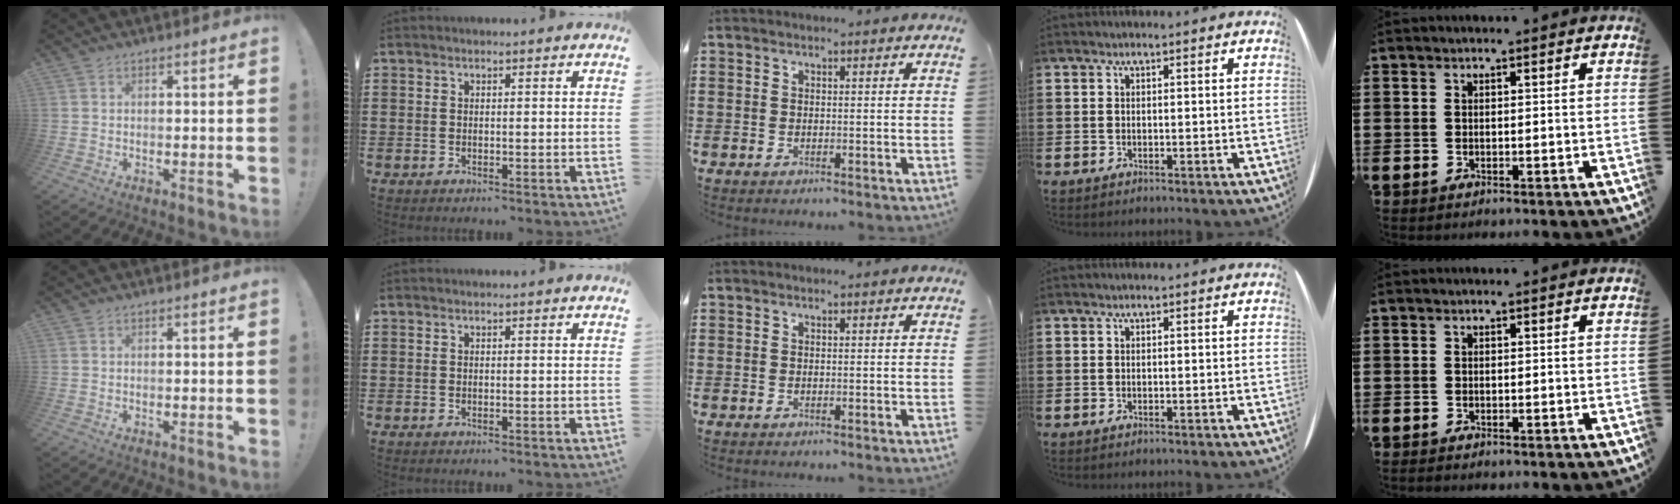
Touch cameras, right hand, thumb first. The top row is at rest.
{}